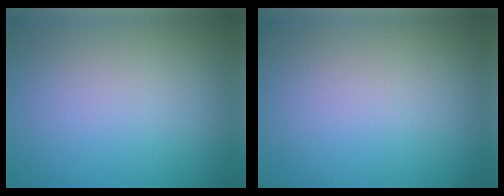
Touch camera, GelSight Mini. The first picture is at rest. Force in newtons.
{"total": 0.0}